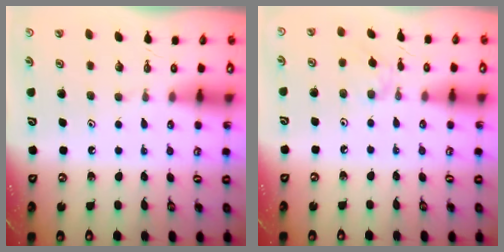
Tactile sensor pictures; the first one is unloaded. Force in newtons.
{"total": 1.4, "press": 1.4, "slide": 0.4}